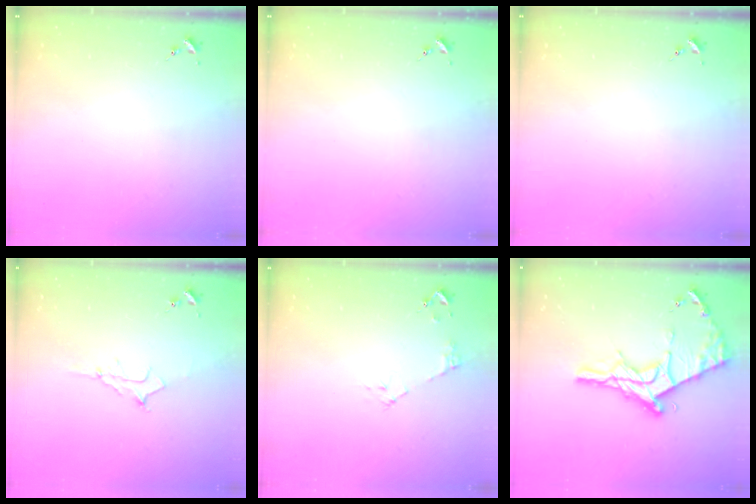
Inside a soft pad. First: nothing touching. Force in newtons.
{"total": 0.0}
{"total": 0.0}
{"total": 8.2, "press": 8.2, "slide": 1.0}
{"total": 6.4, "press": 6.4, "slide": 0.6}
{"total": 20.3, "press": 20.2, "slide": 1.5}